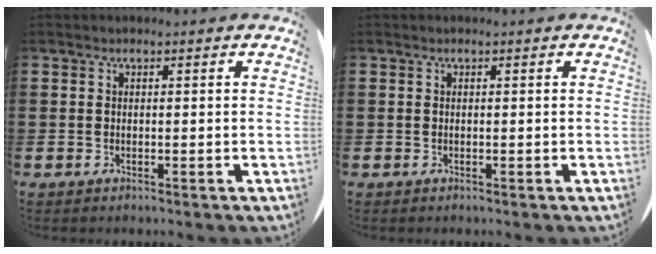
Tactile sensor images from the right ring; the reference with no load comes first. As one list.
[{"total": 0.0}]